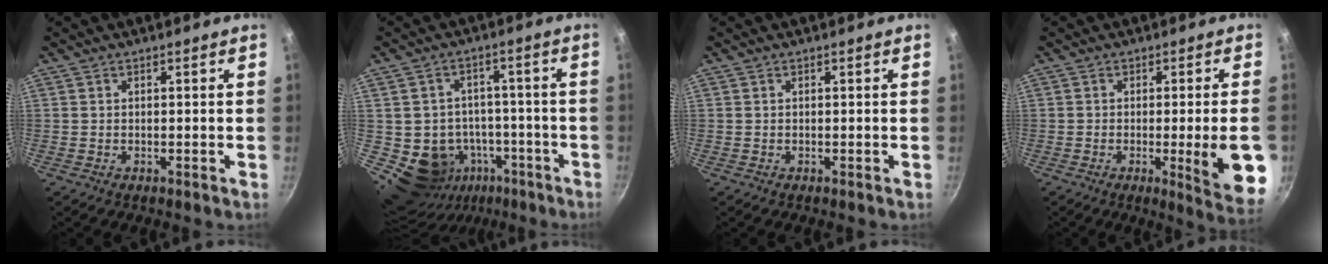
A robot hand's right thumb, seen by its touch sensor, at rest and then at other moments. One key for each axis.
{"total": 13.1, "fx": -5.1, "fy": 11.3, "fz": 4.3, "tx": -0.032, "ty": 0.052, "tz": -0.054}
{"total": 0.0}
{"total": 11.7, "fx": -2.3, "fy": 1.4, "fz": 11.3, "tx": -0.130, "ty": 0.000, "tz": -0.025}